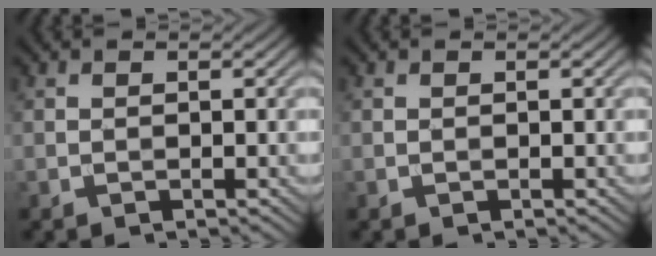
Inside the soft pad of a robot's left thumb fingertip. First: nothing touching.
{"total": 0.0}